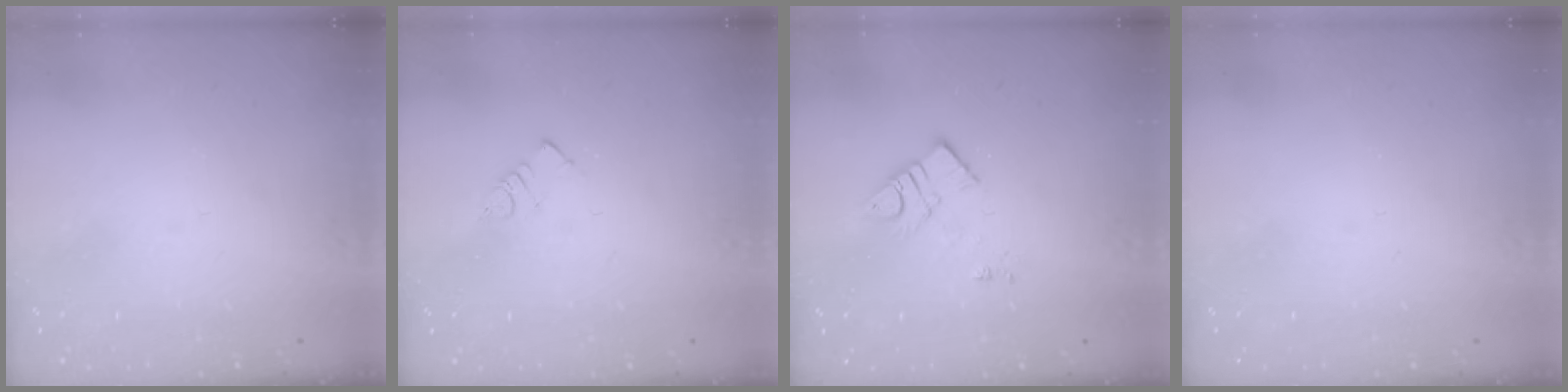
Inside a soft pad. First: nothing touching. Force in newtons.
{"total": 2.7, "press": 2.7, "slide": 0.4}
{"total": 8.9, "press": 8.9, "slide": 0.5}
{"total": 0.0}